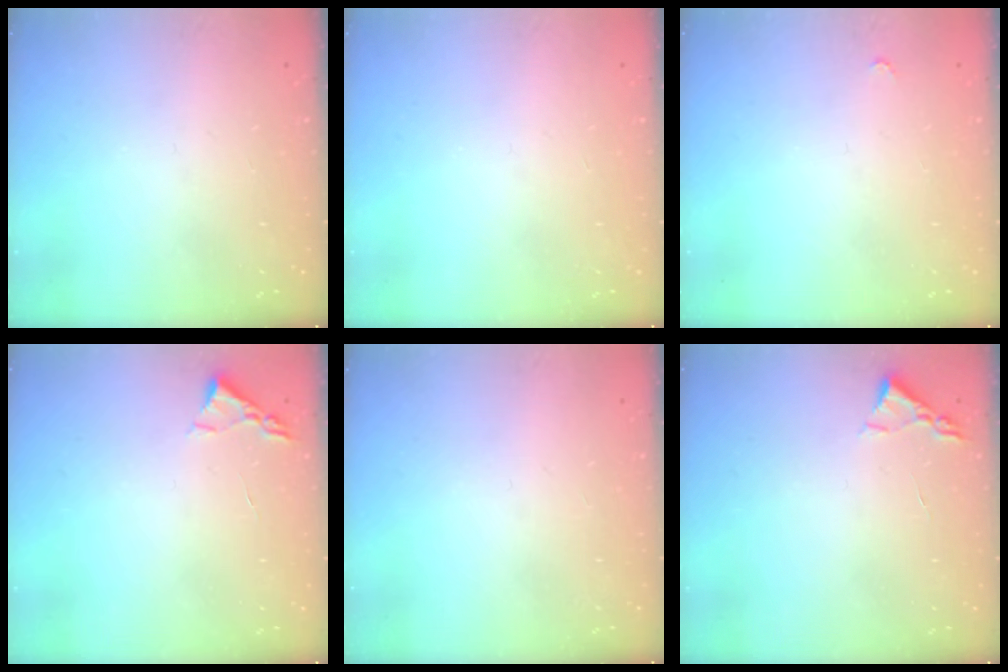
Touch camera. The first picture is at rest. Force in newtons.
{"total": 0.0}
{"total": 2.8, "press": 2.8, "slide": 0.4}
{"total": 2.4, "press": 2.3, "slide": 0.3}
{"total": 0.0}
{"total": 2.2, "press": 2.2, "slide": 0.3}